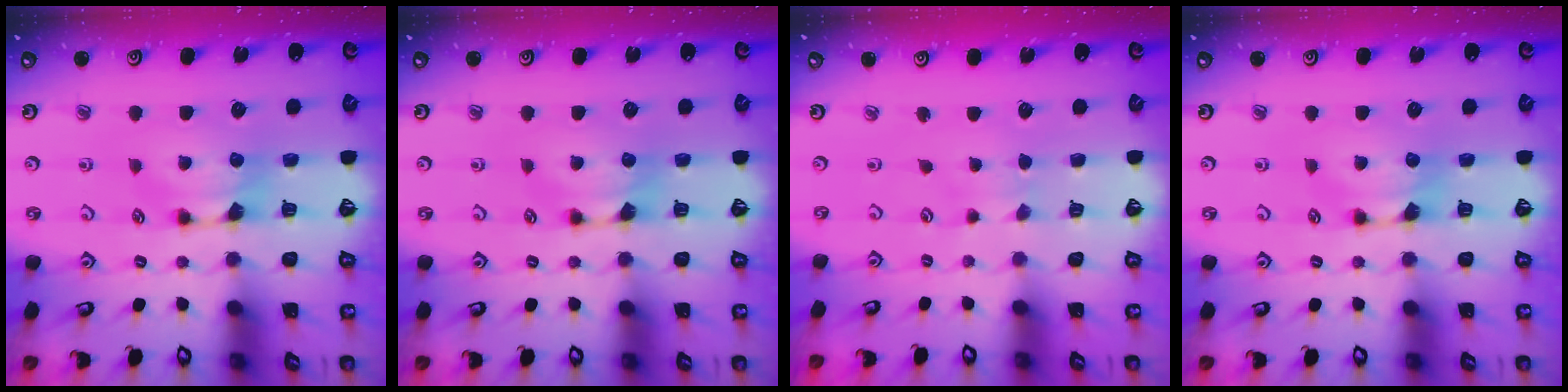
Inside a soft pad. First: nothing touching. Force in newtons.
{"total": 0.0}
{"total": 2.4, "press": 2.4, "slide": 0.1}
{"total": 0.0}